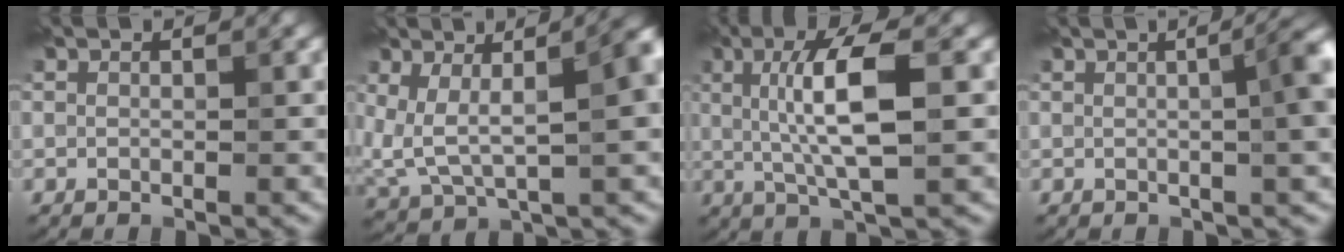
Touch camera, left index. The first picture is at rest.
{"total": 10.1, "force": [1.5, 5.0, 8.7], "torque": [-0.159, -0.014, 0.049]}
{"total": 6.5, "force": [0.7, 1.5, 6.3], "torque": [-0.113, 0.007, 0.011]}
{"total": 7.7, "force": [0.7, 3.2, 7.0], "torque": [-0.030, 0.032, -0.006]}